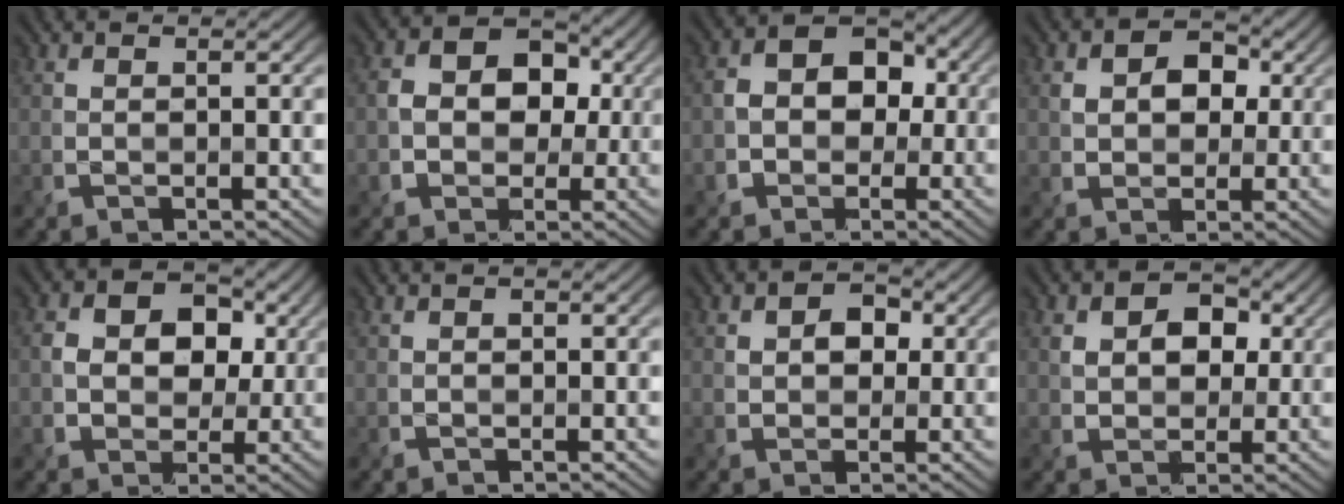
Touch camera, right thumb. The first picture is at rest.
{"total": 7.7, "force": [0.7, 6.2, 4.5], "torque": [-0.070, 0.012, -0.004]}
{"total": 6.9, "force": [0.0, 5.7, 3.9], "torque": [-0.053, 0.012, -0.017]}
{"total": 5.5, "force": [1.5, 4.2, 3.2], "torque": [-0.069, 0.006, 0.016]}
{"total": 7.4, "force": [1.5, 5.7, 4.4], "torque": [-0.083, 0.003, 0.014]}
{"total": 0.6, "force": [0.1, 0.3, 0.5], "torque": [-0.007, -0.001, 0.004]}
{"total": 4.0, "force": [0.9, 3.2, 2.3], "torque": [-0.044, 0.004, 0.007]}
{"total": 6.1, "force": [1.9, 4.6, 3.5], "torque": [-0.076, 0.005, 0.023]}